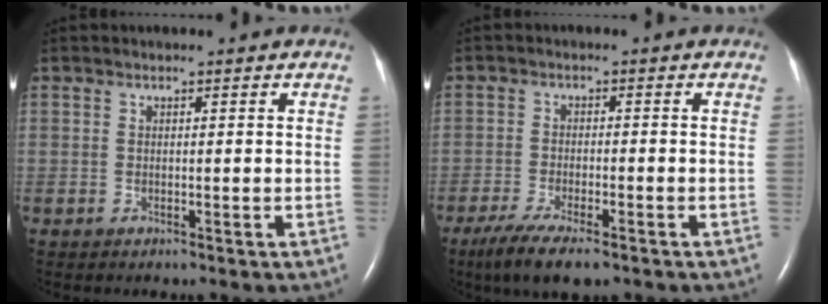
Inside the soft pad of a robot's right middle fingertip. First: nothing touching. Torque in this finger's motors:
{"motor_torque": [0.56, -0.43, 0.10, 0.06]}